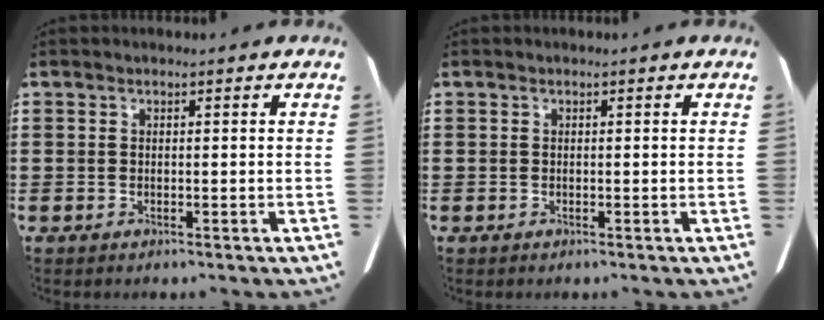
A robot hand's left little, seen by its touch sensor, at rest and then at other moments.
{"total": 0.0}